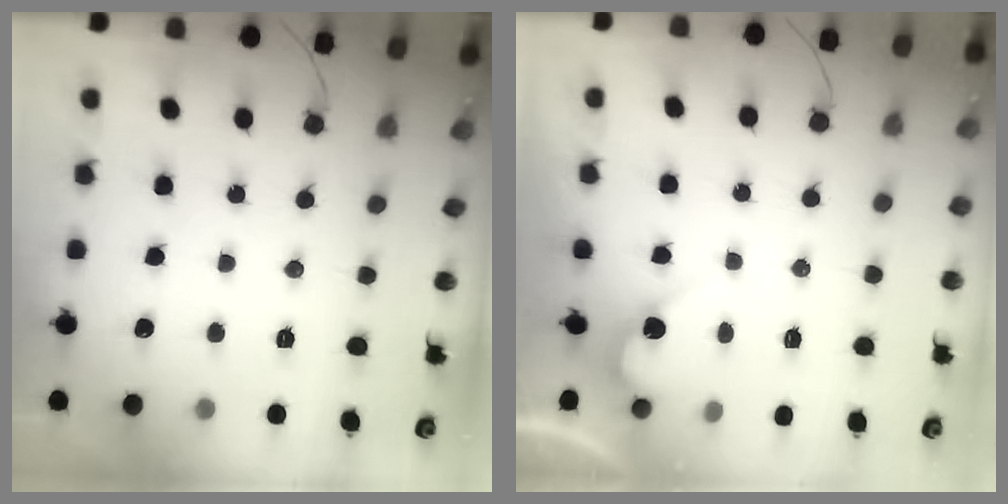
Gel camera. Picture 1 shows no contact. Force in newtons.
{"total": 2.8, "press": 2.8, "slide": 0.2}